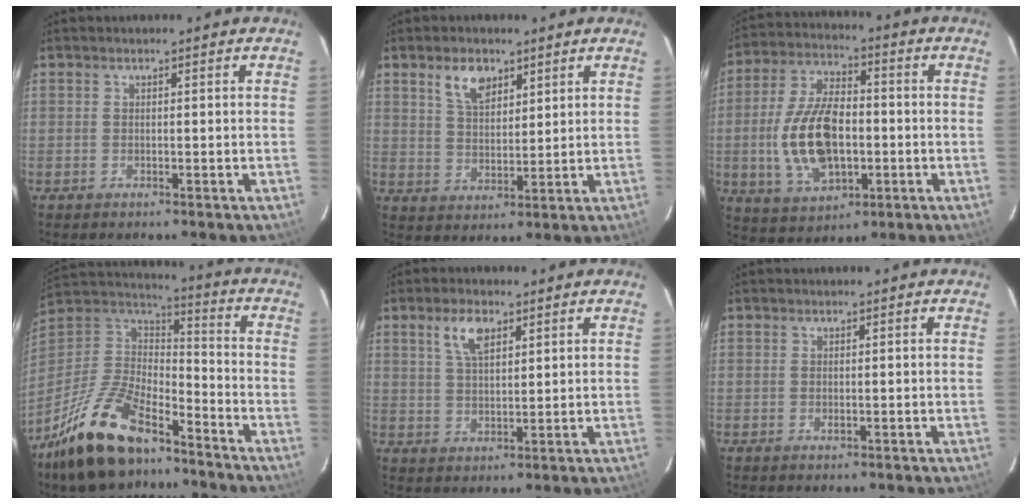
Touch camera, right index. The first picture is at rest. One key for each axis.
{"total": 6.6, "fx": 3.9, "fy": 3.6, "fz": 3.9, "tx": -0.069, "ty": 0.006, "tz": 0.075}
{"total": 16.1, "fx": -2.3, "fy": 8.8, "fz": 13.3, "tx": -0.274, "ty": 0.004, "tz": -0.031}
{"total": 21.3, "fx": -14.9, "fy": 8.7, "fz": 12.5, "tx": -0.269, "ty": -0.012, "tz": -0.268}
{"total": 5.9, "fx": 3.1, "fy": 2.7, "fz": 4.2, "tx": -0.079, "ty": 0.010, "tz": 0.061}
{"total": 0.7, "fx": 0.0, "fy": 0.4, "fz": 0.6, "tx": -0.012, "ty": 0.000, "tz": 0.001}